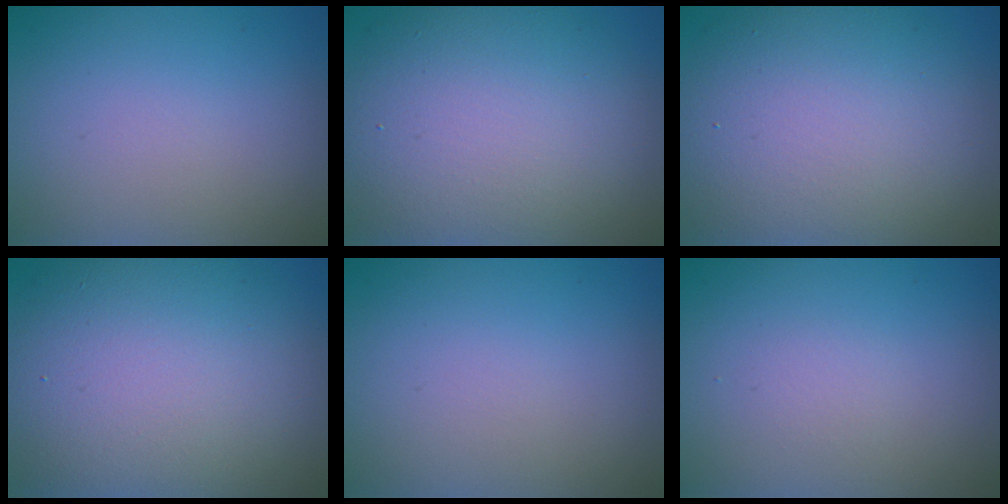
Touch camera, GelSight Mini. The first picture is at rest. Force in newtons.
{"total": 10.1, "press": 10.1, "slide": 0.5}
{"total": 10.4, "press": 10.3, "slide": 1.1}
{"total": 11.5, "press": 11.4, "slide": 0.7}
{"total": 0.0}
{"total": 0.7, "press": 0.7, "slide": 0.0}